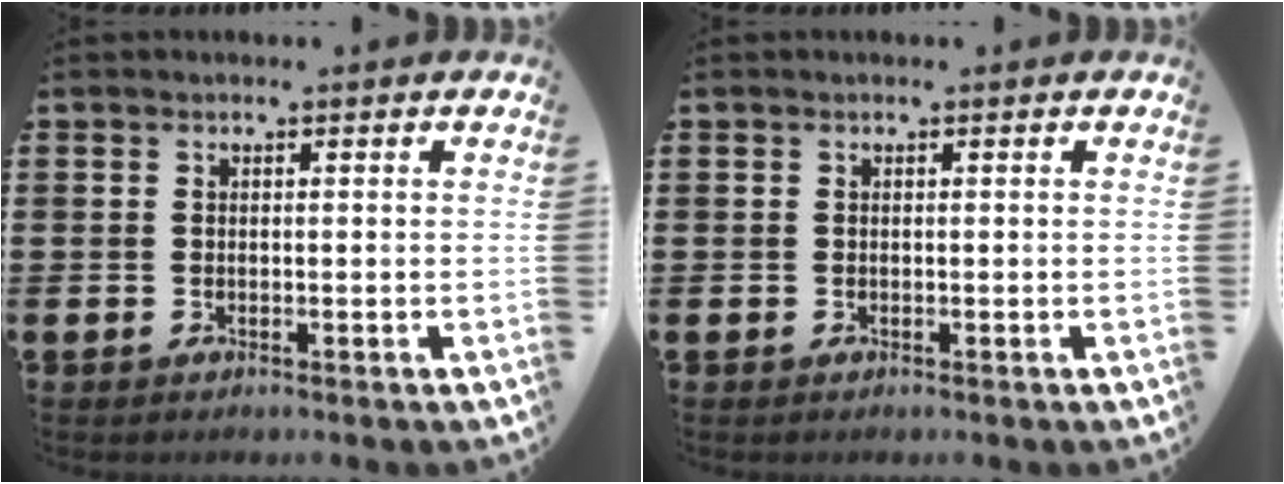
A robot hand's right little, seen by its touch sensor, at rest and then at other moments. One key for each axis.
{"total": 0.0}